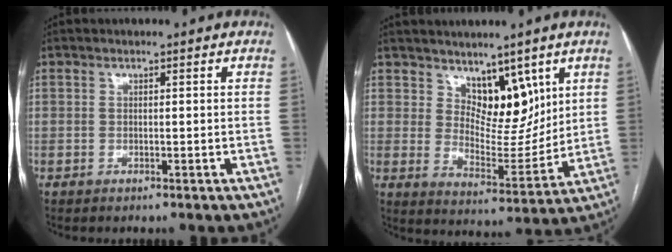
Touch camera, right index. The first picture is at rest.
{"total": 8.6, "force": [5.3, 4.5, 4.9], "torque": [-0.071, -0.006, 0.101]}